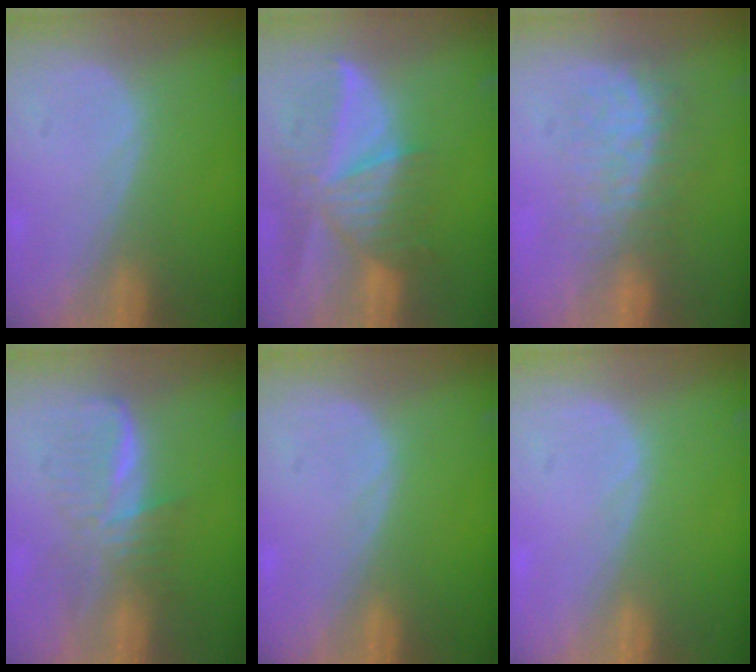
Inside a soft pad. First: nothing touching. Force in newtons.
{"total": 9.6, "press": 8.6, "slide": 4.3}
{"total": 8.3, "press": 7.2, "slide": 4.0}
{"total": 6.2, "press": 6.2, "slide": 0.7}
{"total": 0.0}
{"total": 0.0}